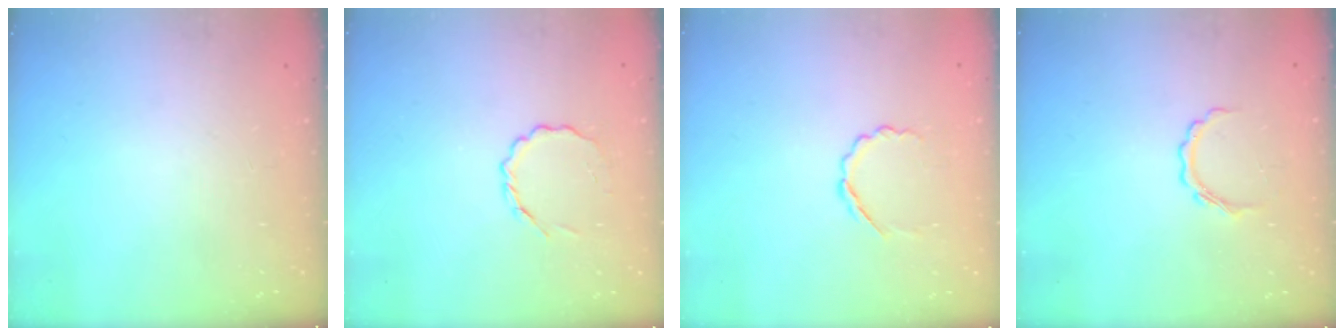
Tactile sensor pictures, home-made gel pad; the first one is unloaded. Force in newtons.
{"total": 4.3, "press": 4.1, "slide": 1.4}
{"total": 3.5, "press": 3.3, "slide": 1.1}
{"total": 4.3, "press": 4.3, "slide": 0.6}